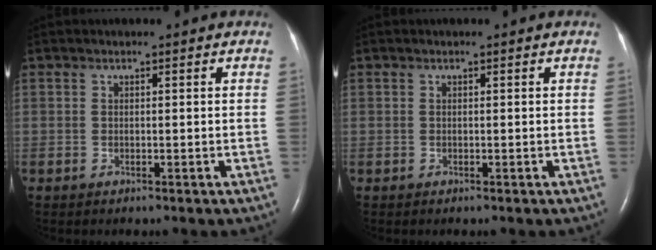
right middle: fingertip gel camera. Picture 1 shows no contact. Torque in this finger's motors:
{"motor_torque": [0.04, -0.05, 0.04, 0.00]}